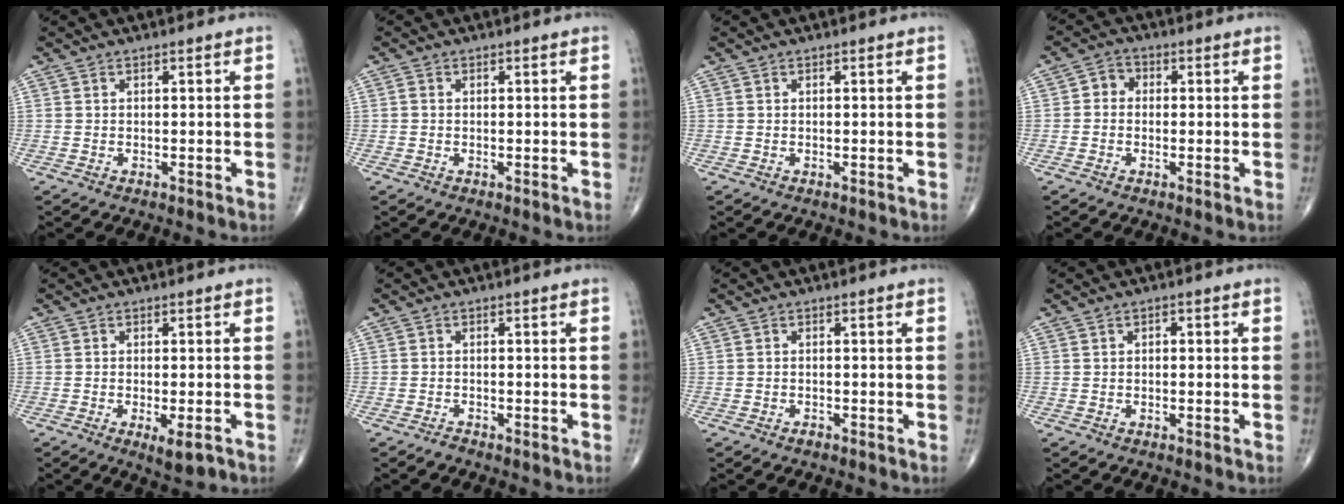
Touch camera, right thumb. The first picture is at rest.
{"total": 0.5, "force": [-0.1, 0.4, 0.3], "torque": [-0.004, 0.000, -0.004]}
{"total": 0.0}
{"total": 3.1, "force": [-0.1, 2.7, 1.6], "torque": [-0.009, 0.011, -0.014]}
{"total": 4.4, "force": [-1.9, 1.4, 3.7], "torque": [-0.056, -0.005, -0.024]}
{"total": 0.9, "force": [-0.9, 0.2, 0.2], "torque": [-0.006, 0.001, -0.018]}
{"total": 0.9, "force": [-0.7, 0.4, 0.3], "torque": [-0.006, 0.003, -0.013]}
{"total": 0.7, "force": [0.0, 0.5, 0.5], "torque": [-0.001, 0.000, -0.004]}